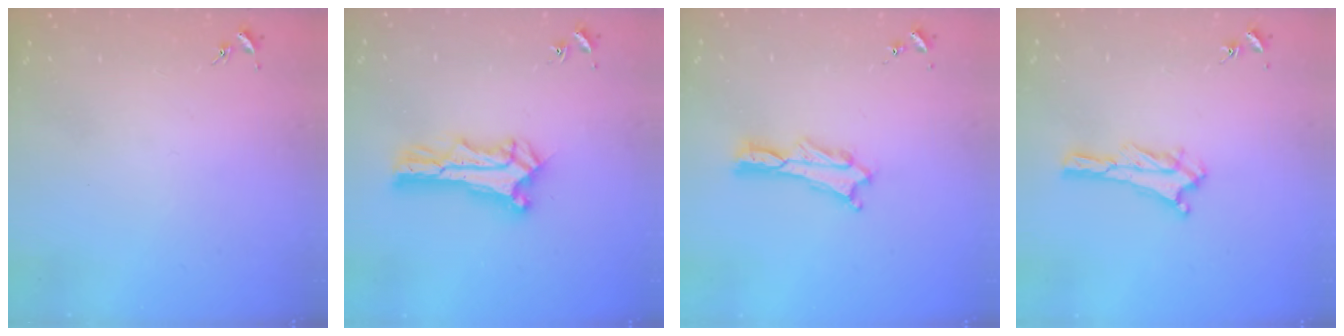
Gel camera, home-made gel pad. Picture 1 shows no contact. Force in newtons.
{"total": 2.7, "press": 2.7, "slide": 0.3}
{"total": 1.1, "press": 1.1, "slide": 0.2}
{"total": 3.2, "press": 3.1, "slide": 0.3}